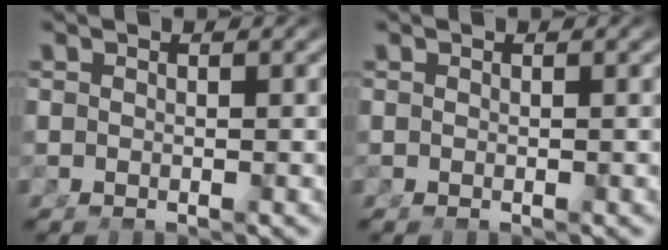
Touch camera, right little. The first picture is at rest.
{"total": 0.0}